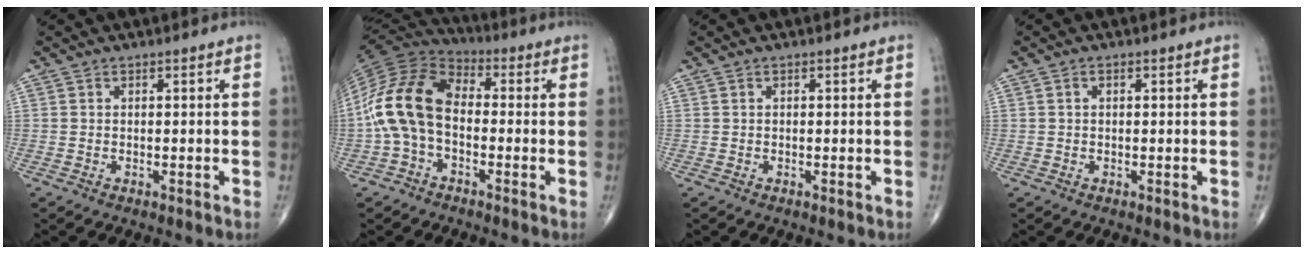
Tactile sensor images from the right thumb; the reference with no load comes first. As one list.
[{"total": 14.9, "force": [-1.7, 9.6, 11.2], "torque": [-0.219, 0.038, -0.043]}, {"total": 0.0}, {"total": 0.7, "force": [0.1, 0.4, 0.5], "torque": [-0.009, 0.001, 0.002]}]